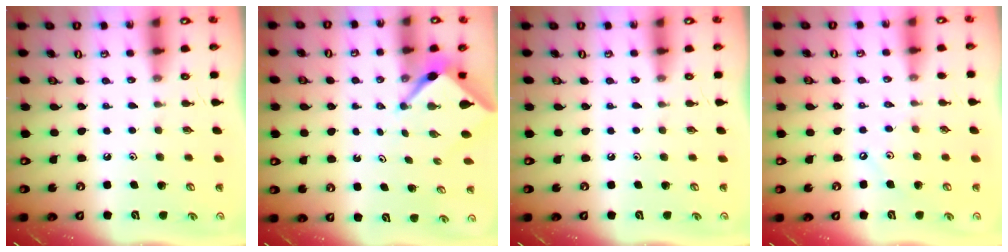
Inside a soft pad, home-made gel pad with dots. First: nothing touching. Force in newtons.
{"total": 2.9, "press": 2.9, "slide": 0.4}
{"total": 0.0}
{"total": 3.3, "press": 3.3, "slide": 0.1}